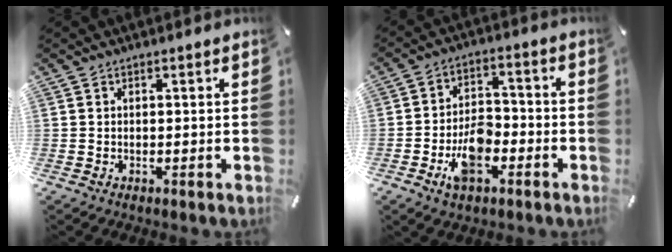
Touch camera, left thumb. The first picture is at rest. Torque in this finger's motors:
{"motor_torque": [0.30, 2.58, 0.43, 0.37, 0.31]}